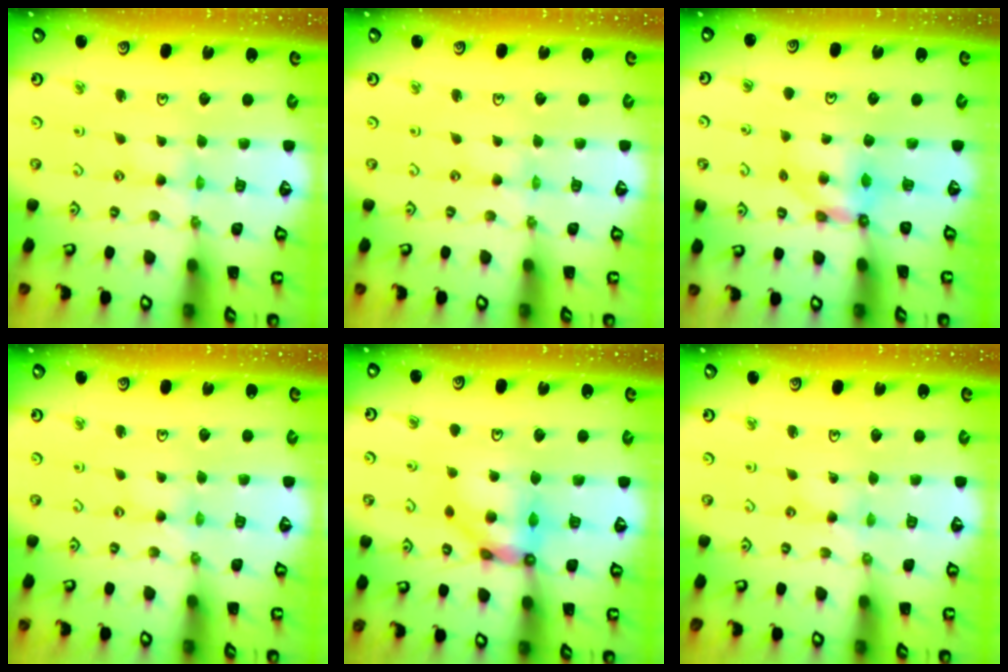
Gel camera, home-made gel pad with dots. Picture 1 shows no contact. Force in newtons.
{"total": 0.0}
{"total": 6.2, "press": 6.2, "slide": 0.5}
{"total": 0.6, "press": 0.6, "slide": 0.1}
{"total": 11.7, "press": 11.6, "slide": 1.3}
{"total": 0.0}